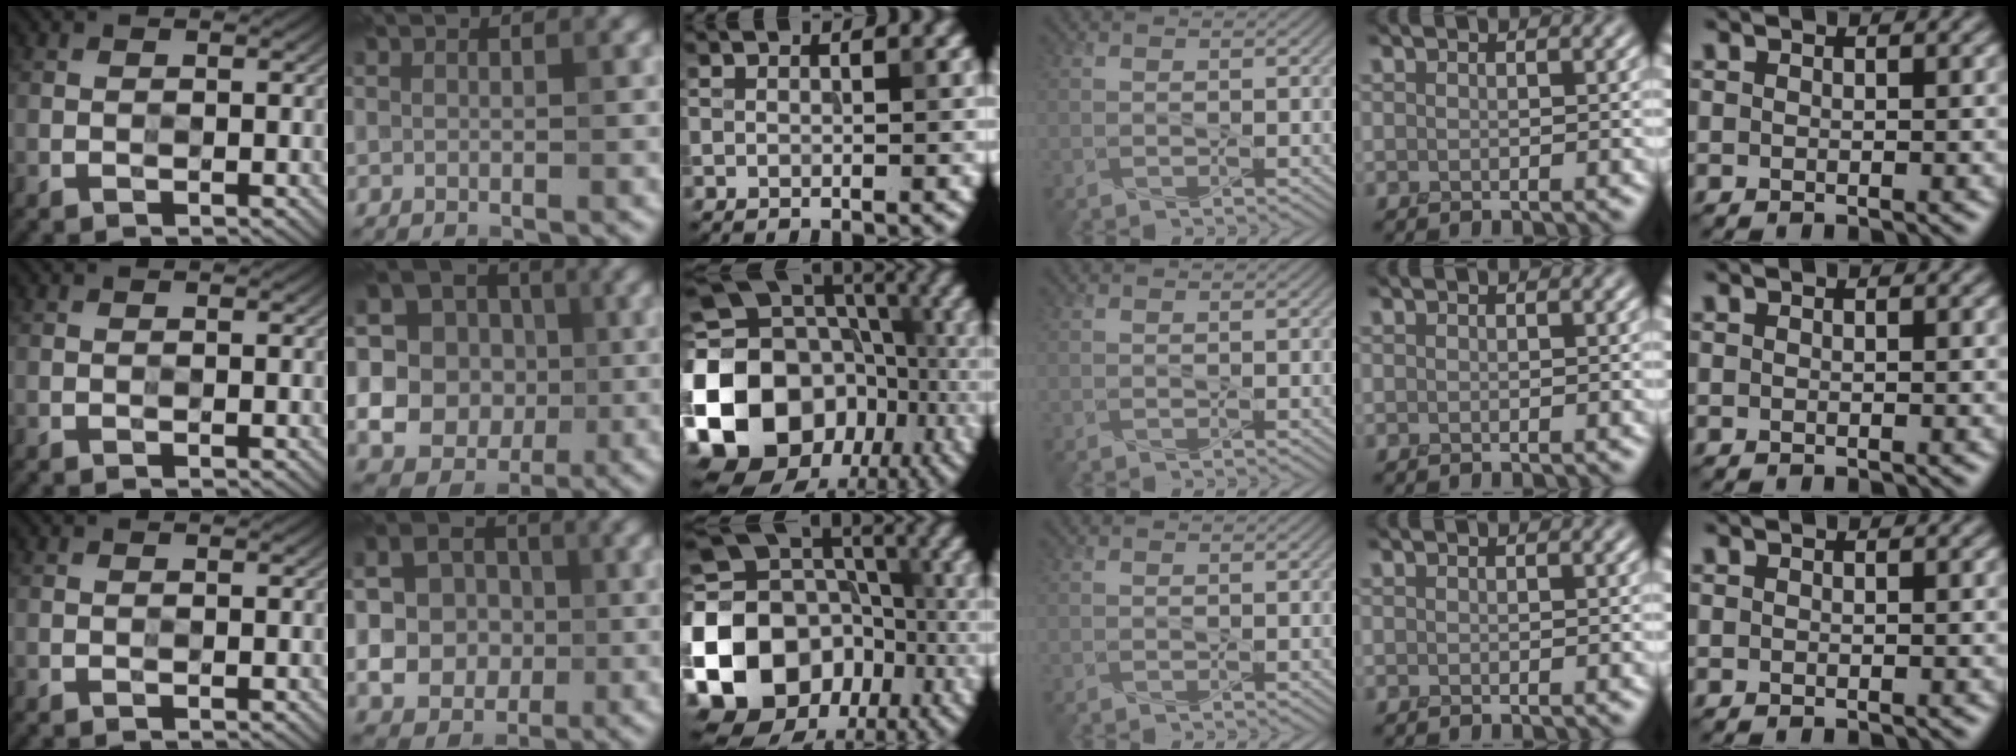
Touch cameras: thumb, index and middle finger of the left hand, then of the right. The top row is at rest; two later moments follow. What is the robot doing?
{"motion": "press", "object": "gel pad"}